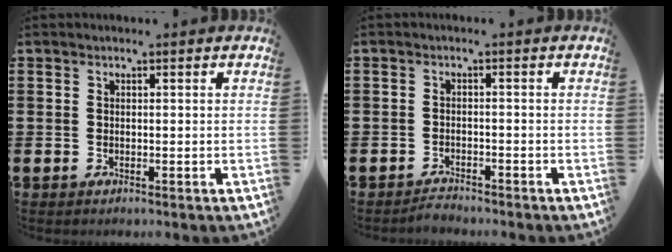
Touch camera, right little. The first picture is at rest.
{"total": 1.4, "force": [-1.4, 0.1, -0.1], "torque": [-0.004, 0.003, -0.030]}